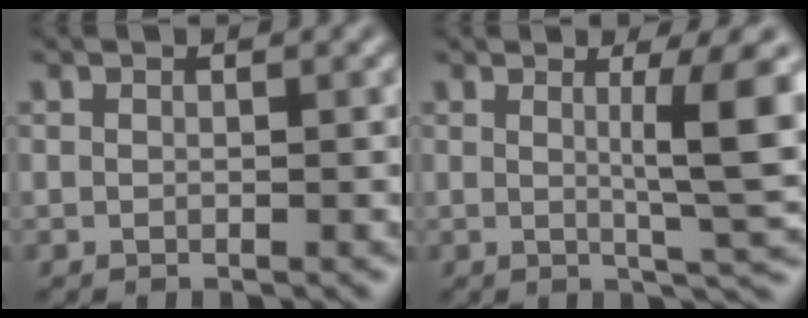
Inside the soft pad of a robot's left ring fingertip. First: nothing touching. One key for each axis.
{"total": 6.3, "fx": 1.0, "fy": 0.9, "fz": 6.2, "tx": -0.086, "ty": -0.002, "tz": 0.017}